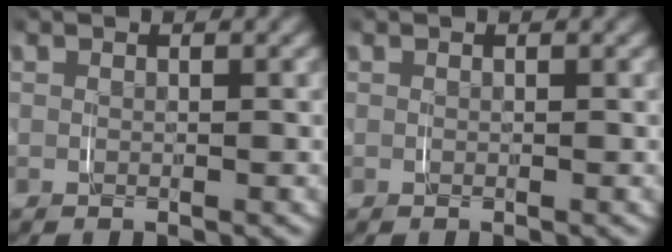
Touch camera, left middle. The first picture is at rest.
{"total": 0.0}